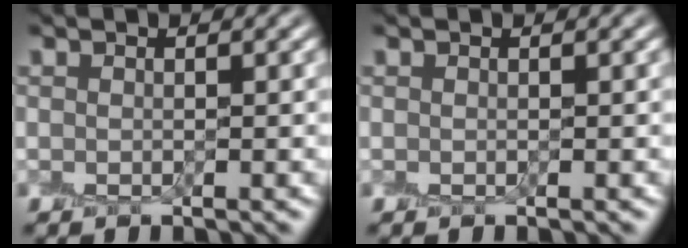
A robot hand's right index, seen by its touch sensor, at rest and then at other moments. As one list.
[{"total": 0.0}]